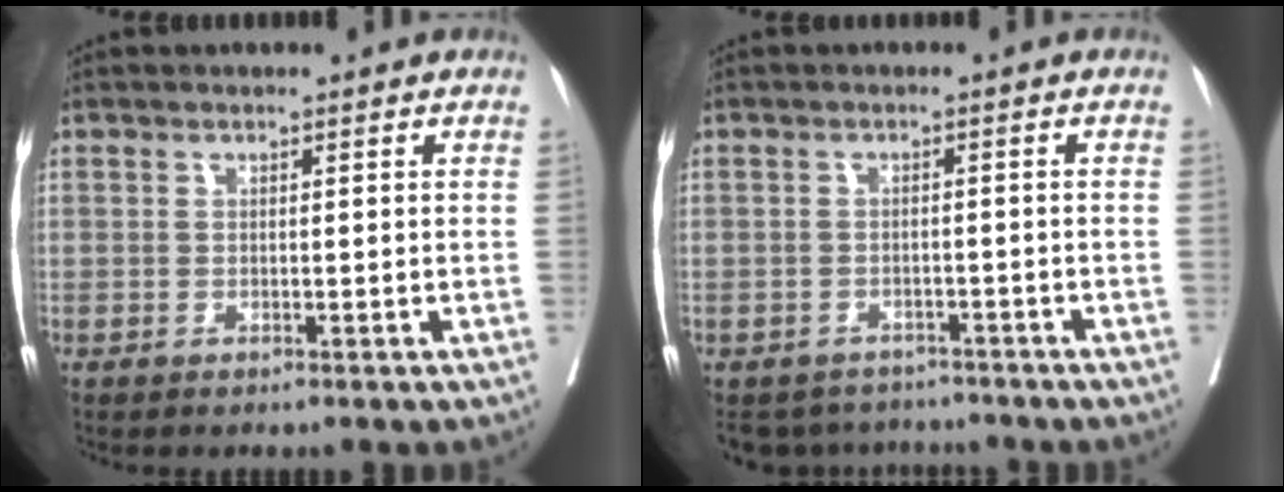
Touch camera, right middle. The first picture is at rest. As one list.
[{"total": 6.1, "force": [-5.7, 2.2, -0.1], "torque": [0.008, 0.009, -0.075]}]